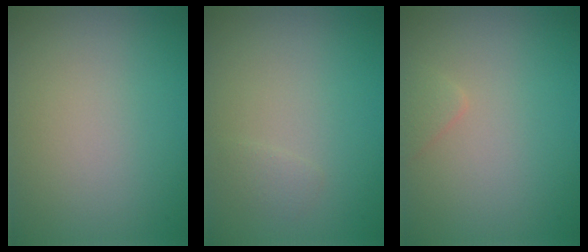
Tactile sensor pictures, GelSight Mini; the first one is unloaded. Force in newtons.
{"total": 0.7, "press": 0.7, "slide": 0.1}
{"total": 0.9, "press": 0.9, "slide": 0.1}